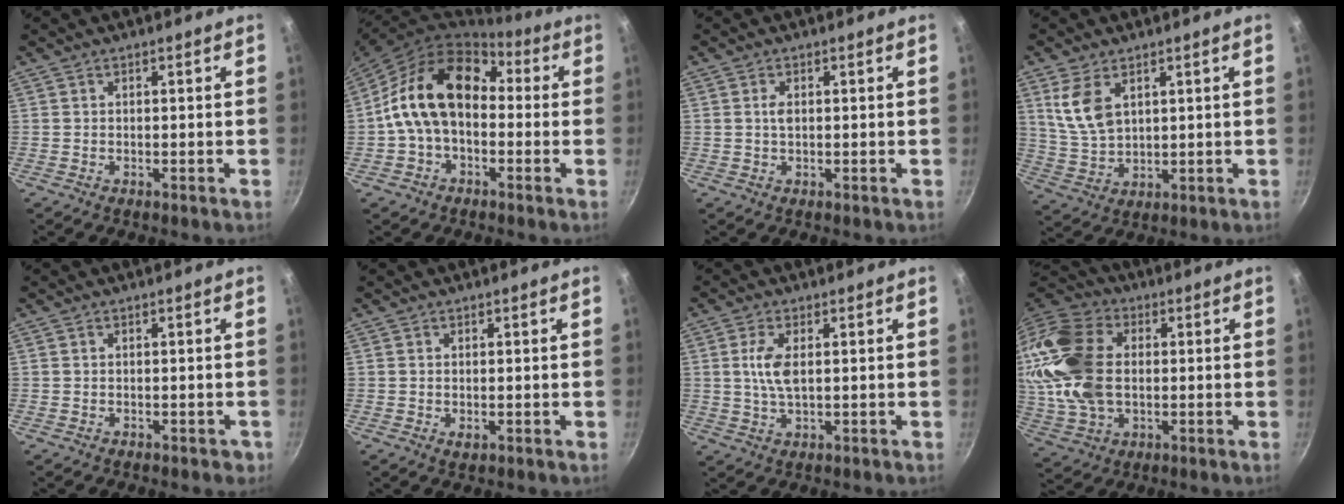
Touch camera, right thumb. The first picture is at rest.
{"total": 15.8, "force": [0.1, 10.9, 11.4], "torque": [-0.176, 0.044, -0.016]}
{"total": 1.5, "force": [0.2, 0.8, 1.3], "torque": [-0.023, 0.001, 0.003]}
{"total": 8.3, "force": [3.5, 4.9, 5.8], "torque": [-0.106, -0.023, 0.080]}
{"total": 1.5, "force": [-0.8, 1.1, 0.7], "torque": [0.005, 0.012, 0.000]}
{"total": 1.4, "force": [-0.1, 0.8, 1.1], "torque": [-0.017, -0.003, -0.001]}
{"total": 6.6, "force": [1.5, 3.0, 5.7], "torque": [-0.113, -0.005, 0.031]}
{"total": 19.7, "force": [1.5, 13.4, 14.3], "torque": [-0.269, 0.017, 0.027]}